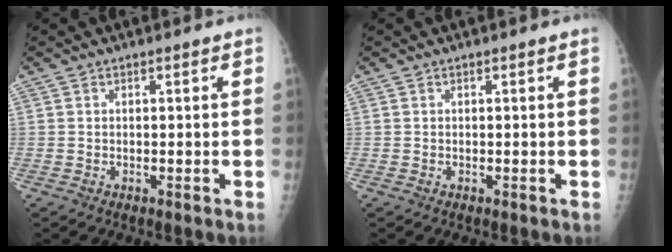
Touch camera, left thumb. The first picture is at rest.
{"total": 0.0}